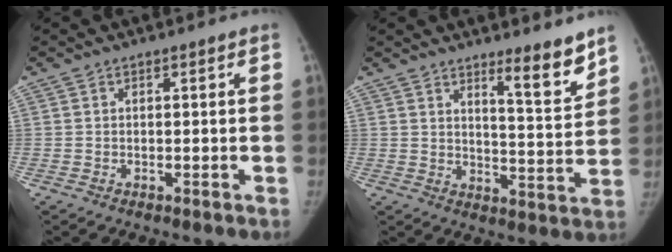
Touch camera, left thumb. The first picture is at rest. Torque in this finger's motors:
{"motor_torque": [0.62, -0.41, 0.90, -0.64, 0.19]}